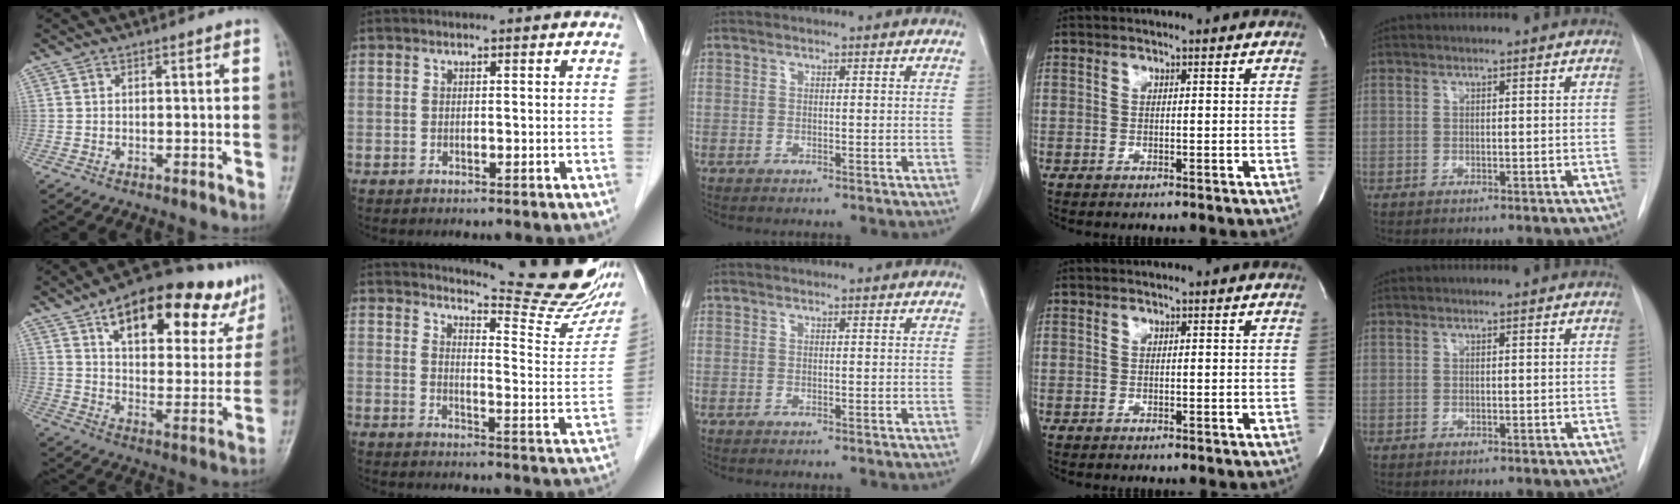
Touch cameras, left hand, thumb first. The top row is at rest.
{"thumb": {"total": 25.1, "force": [15.7, 10.3, 16.6], "torque": [-0.190, -0.032, 0.229]}, "index": {"total": 17.5, "force": [16.2, 1.0, 6.4], "torque": [-0.090, -0.105, 0.186]}}